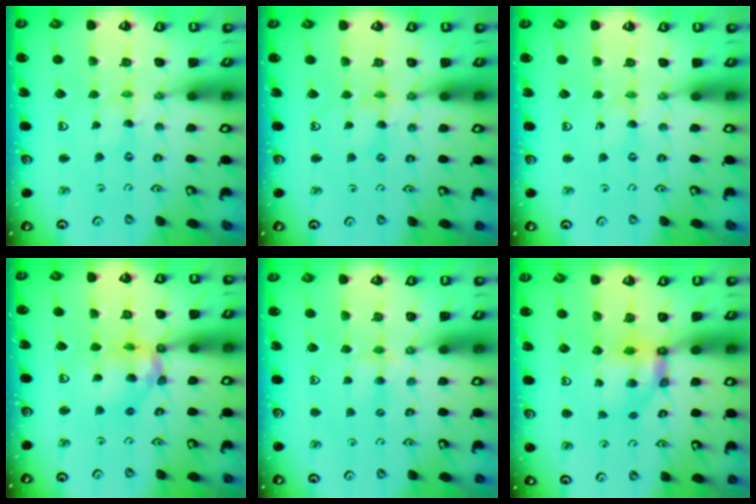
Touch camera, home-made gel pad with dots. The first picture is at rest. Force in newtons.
{"total": 1.7, "press": 1.6, "slide": 0.3}
{"total": 0.0}
{"total": 11.7, "press": 11.6, "slide": 1.2}
{"total": 3.8, "press": 3.8, "slide": 0.7}
{"total": 6.1, "press": 6.0, "slide": 0.7}